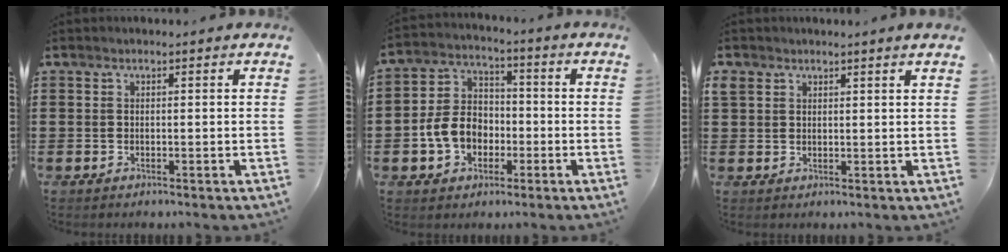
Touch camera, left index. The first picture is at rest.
{"total": 7.8, "force": [-2.3, 6.2, 4.2], "torque": [-0.109, 0.016, -0.047]}
{"total": 1.8, "force": [1.7, 0.5, 0.6], "torque": [-0.017, 0.003, 0.033]}